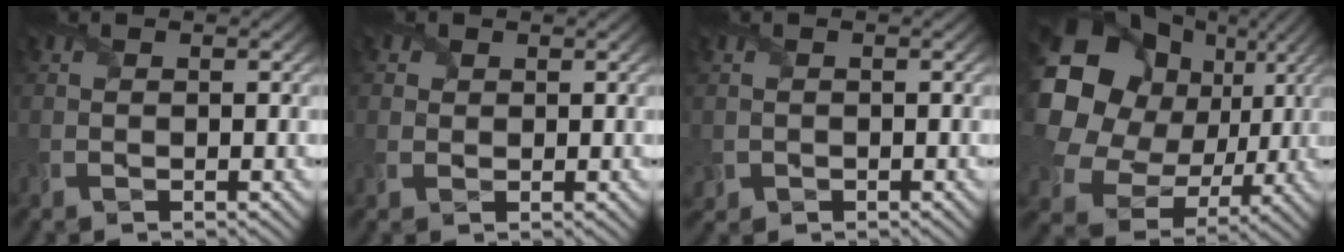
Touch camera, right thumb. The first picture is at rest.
{"total": 1.8, "force": [0.8, 1.5, 0.4], "torque": [-0.013, -0.007, 0.014]}
{"total": 1.2, "force": [-0.1, 1.2, 0.2], "torque": [-0.007, -0.007, -0.006]}
{"total": 22.2, "force": [5.7, 19.0, 10.0], "torque": [-0.298, 0.009, 0.112]}